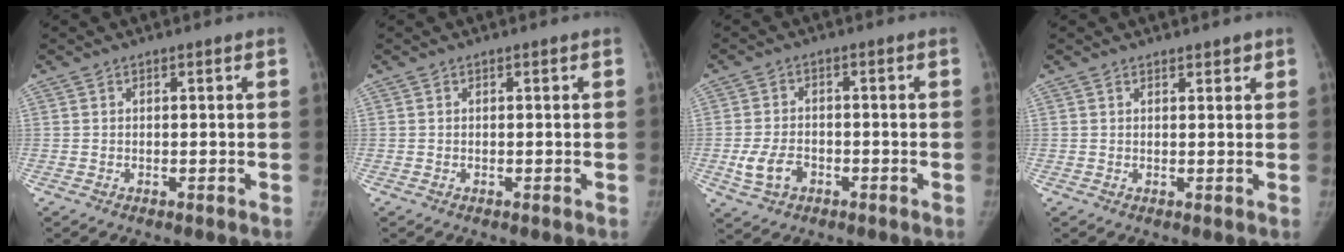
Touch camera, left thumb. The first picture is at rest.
{"total": 0.0}
{"total": 5.9, "force": [-2.2, 4.1, 3.7], "torque": [-0.071, 0.012, -0.036]}
{"total": 1.5, "force": [1.2, 0.8, 0.6], "torque": [0.004, -0.007, 0.012]}